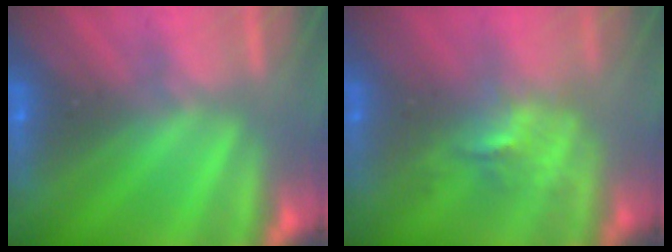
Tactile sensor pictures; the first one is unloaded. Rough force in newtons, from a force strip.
{"total": 2.4}